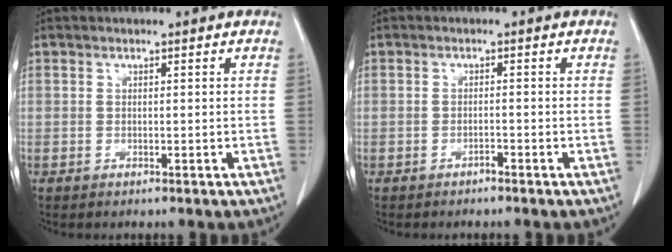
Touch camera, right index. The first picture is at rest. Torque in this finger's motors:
{"motor_torque": [0.02, -0.04, 0.00, 0.03]}